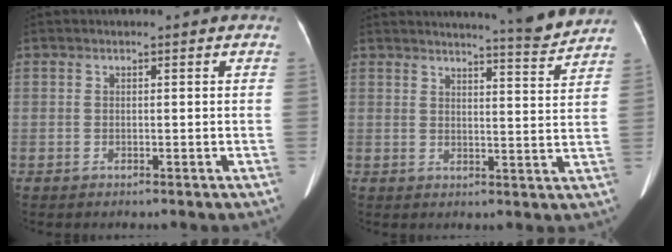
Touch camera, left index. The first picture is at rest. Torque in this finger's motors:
{"motor_torque": [0.67, -1.29, 0.07, 0.05]}